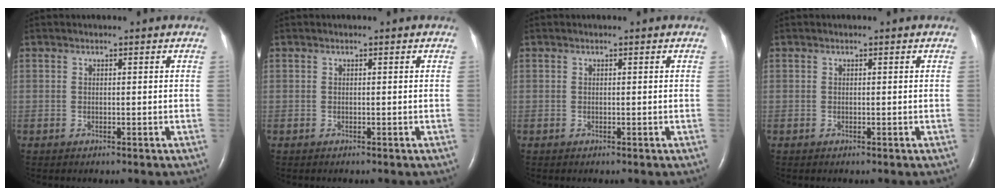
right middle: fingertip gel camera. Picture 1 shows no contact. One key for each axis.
{"total": 0.0}
{"total": 0.0}
{"total": 0.0}